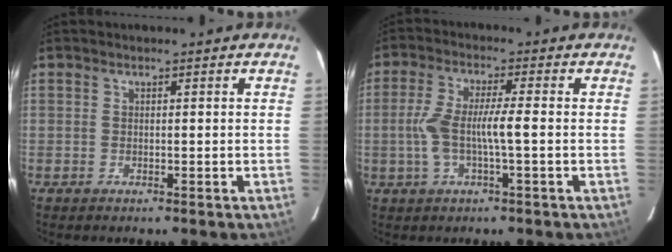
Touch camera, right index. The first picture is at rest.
{"total": 6.7, "force": [-0.8, 0.7, 6.6], "torque": [-0.141, 0.011, -0.016]}